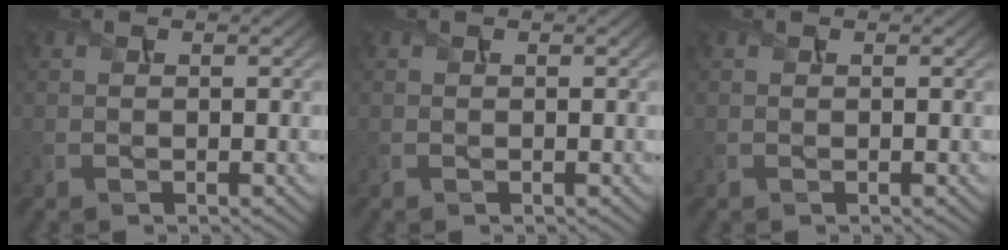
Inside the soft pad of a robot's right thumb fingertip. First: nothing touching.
{"total": 0.0}
{"total": 0.0}